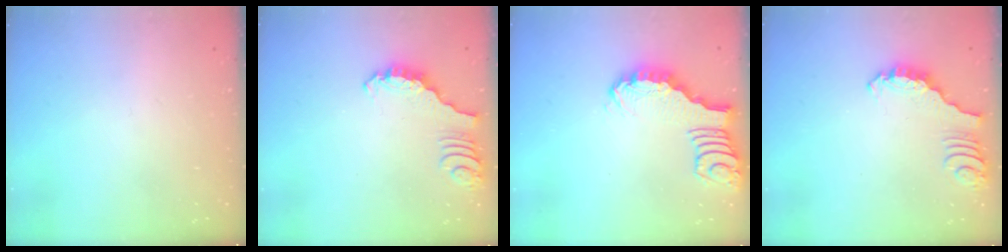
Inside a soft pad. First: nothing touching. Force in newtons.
{"total": 2.9, "press": 2.9, "slide": 0.3}
{"total": 2.8, "press": 2.7, "slide": 0.4}
{"total": 2.9, "press": 2.9, "slide": 0.3}